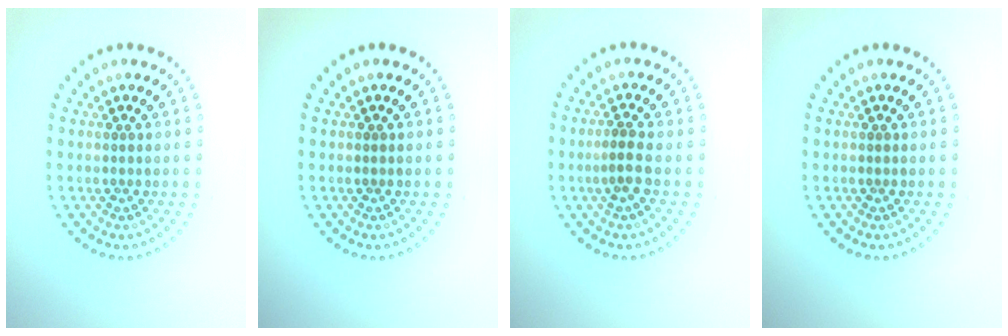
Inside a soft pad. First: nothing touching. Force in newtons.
{"total": 0.0}
{"total": 1.6, "press": 1.4, "slide": 0.8}
{"total": 0.0}